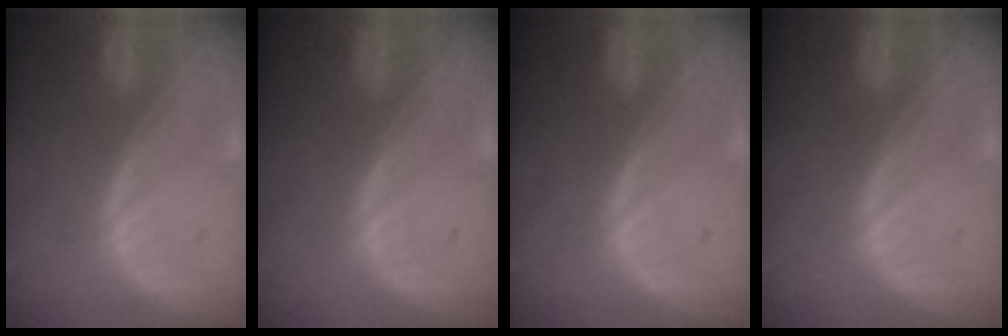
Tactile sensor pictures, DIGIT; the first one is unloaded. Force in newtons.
{"total": 0.0}
{"total": 0.0}
{"total": 0.0}